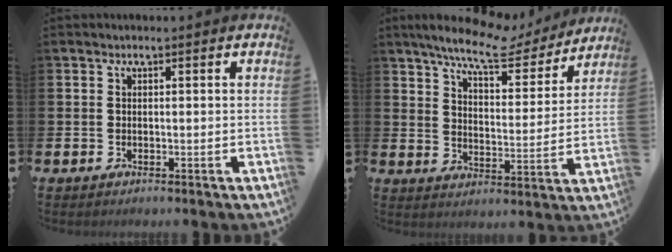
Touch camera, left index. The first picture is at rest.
{"total": 9.1, "force": [7.9, 1.9, 4.0], "torque": [-0.082, -0.048, 0.132]}